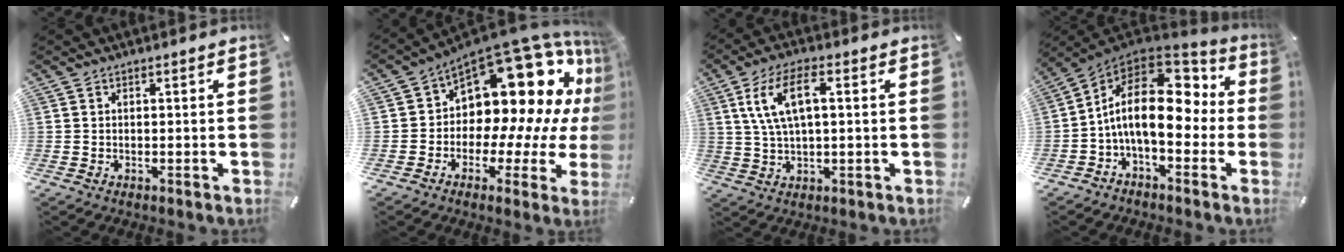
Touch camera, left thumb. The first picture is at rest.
{"total": 19.5, "force": [8.6, 11.7, 13.0], "torque": [-0.172, -0.093, 0.151]}
{"total": 9.5, "force": [2.6, 3.9, 8.3], "torque": [-0.183, 0.003, 0.039]}
{"total": 17.9, "force": [1.0, 9.7, 15.0], "torque": [-0.272, -0.009, 0.019]}